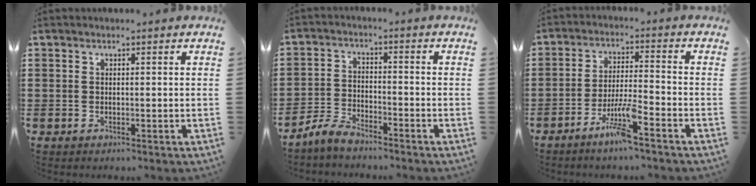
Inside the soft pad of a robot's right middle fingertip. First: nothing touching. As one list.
[{"total": 4.3, "force": [-4.0, 0.7, 1.3], "torque": [-0.045, 0.004, -0.087]}, {"total": 6.5, "force": [-4.4, 0.4, 4.7], "torque": [-0.102, -0.010, -0.084]}]